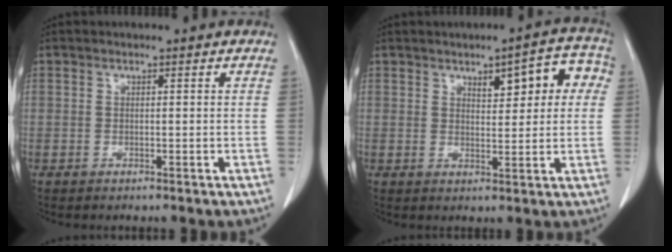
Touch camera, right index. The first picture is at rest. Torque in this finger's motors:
{"motor_torque": [0.16, 0.12, 0.12, 0.02]}